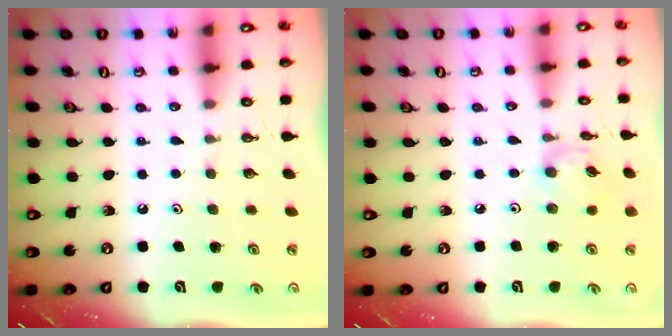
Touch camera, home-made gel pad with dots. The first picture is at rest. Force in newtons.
{"total": 5.0, "press": 5.0, "slide": 0.2}